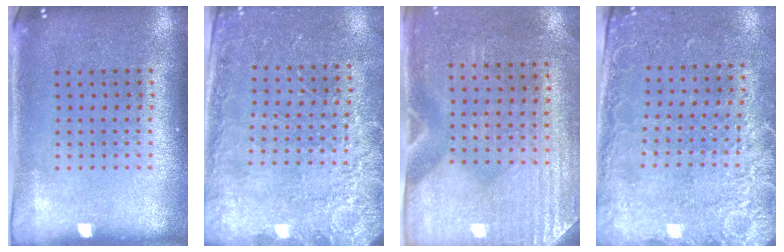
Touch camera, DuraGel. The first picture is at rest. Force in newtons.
{"total": 2.5, "press": 2.4, "slide": 0.7}
{"total": 3.0, "press": 2.6, "slide": 1.5}
{"total": 2.5, "press": 2.0, "slide": 1.5}